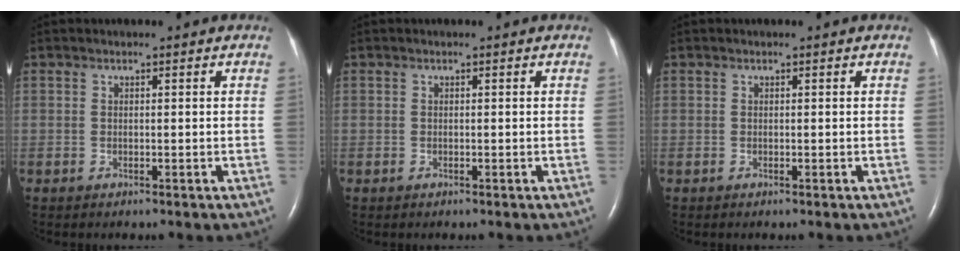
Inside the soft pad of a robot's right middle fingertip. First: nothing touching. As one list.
[{"total": 0.0}, {"total": 0.0}]